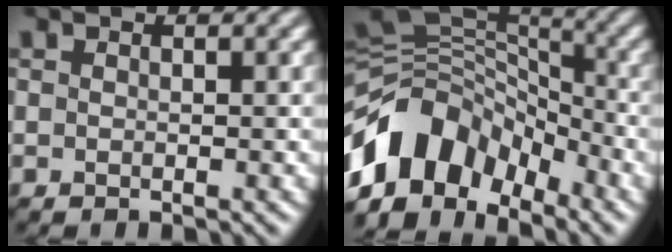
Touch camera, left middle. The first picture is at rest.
{"total": 11.1, "force": [-5.1, 7.5, 6.4], "torque": [-0.111, 0.020, -0.112]}